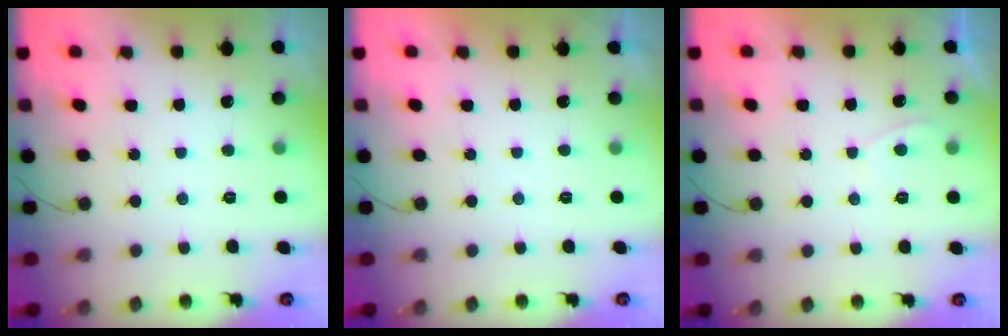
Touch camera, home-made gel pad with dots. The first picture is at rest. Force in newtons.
{"total": 2.3, "press": 2.3, "slide": 0.4}
{"total": 0.7, "press": 0.6, "slide": 0.5}